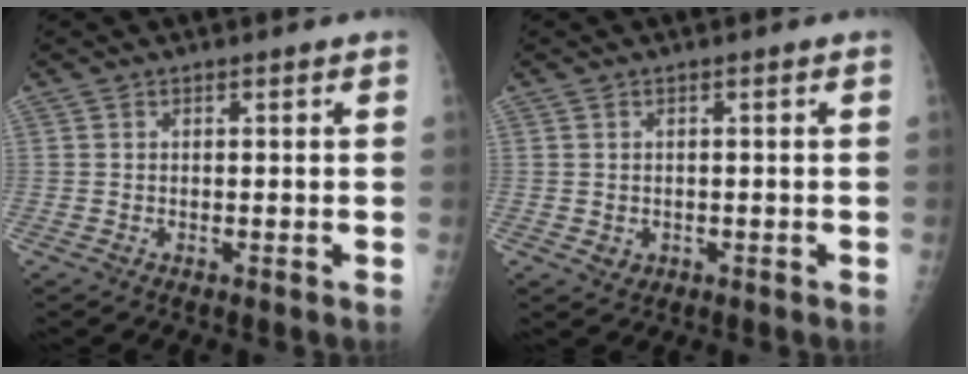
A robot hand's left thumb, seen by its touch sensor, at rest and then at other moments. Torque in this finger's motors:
{"motor_torque": [-0.20, 0.03, 0.01, 0.00, 0.00]}